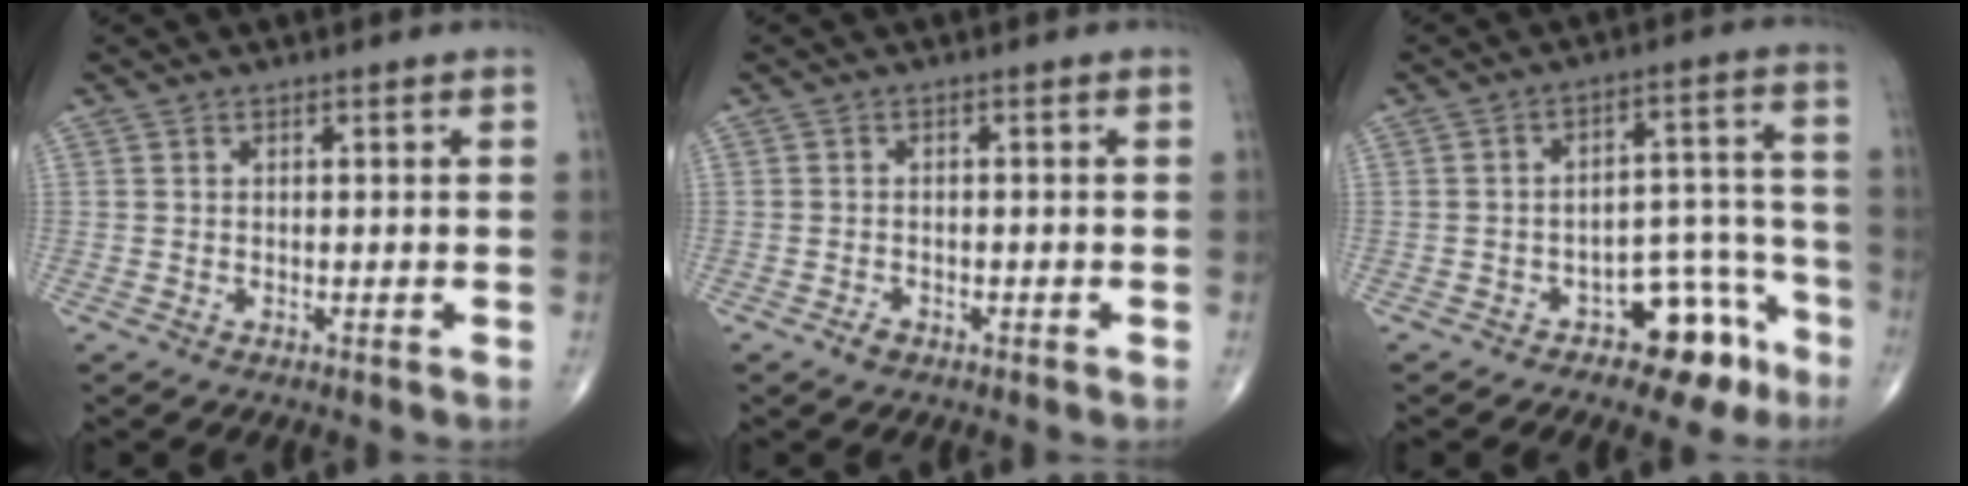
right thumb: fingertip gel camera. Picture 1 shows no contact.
{"total": 1.5, "force": [-1.0, 0.9, 0.7], "torque": [-0.012, 0.003, -0.016]}
{"total": 10.4, "force": [-6.5, 5.6, 5.8], "torque": [-0.033, 0.079, -0.090]}